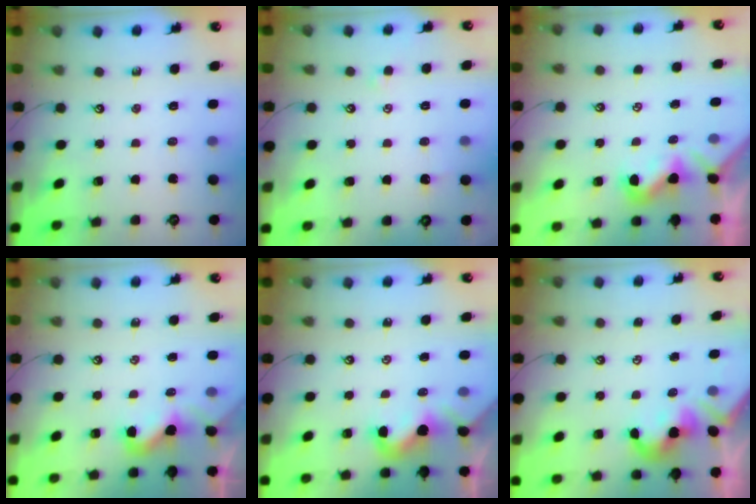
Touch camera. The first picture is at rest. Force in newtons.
{"total": 1.4, "press": 1.3, "slide": 0.4}
{"total": 1.1, "press": 1.0, "slide": 0.5}
{"total": 2.2, "press": 2.2, "slide": 0.4}
{"total": 3.2, "press": 3.2, "slide": 0.5}
{"total": 2.2, "press": 2.1, "slide": 0.4}